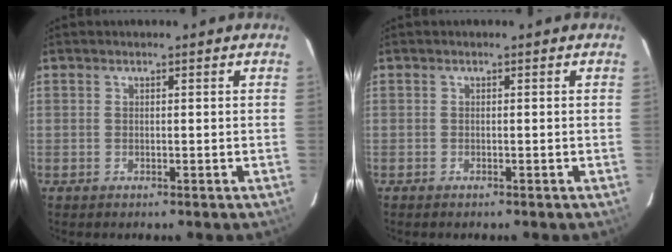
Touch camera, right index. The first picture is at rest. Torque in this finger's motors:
{"motor_torque": [0.03, -0.04, 0.07, 0.00]}